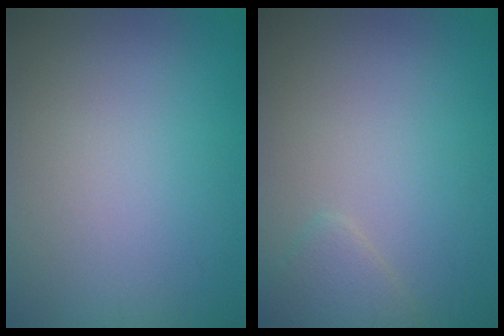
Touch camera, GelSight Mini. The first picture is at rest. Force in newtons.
{"total": 1.6, "press": 1.6, "slide": 0.1}